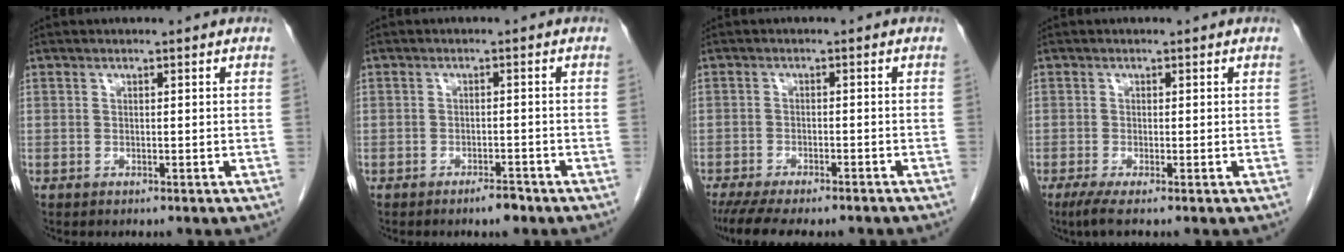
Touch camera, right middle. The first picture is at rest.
{"total": 2.6, "force": [-2.0, 0.6, 1.5], "torque": [-0.023, 0.001, -0.029]}
{"total": 12.4, "force": [-10.3, 2.8, 6.2], "torque": [-0.102, -0.014, -0.145]}
{"total": 2.4, "force": [-1.4, 0.0, 1.9], "torque": [-0.040, -0.010, -0.029]}